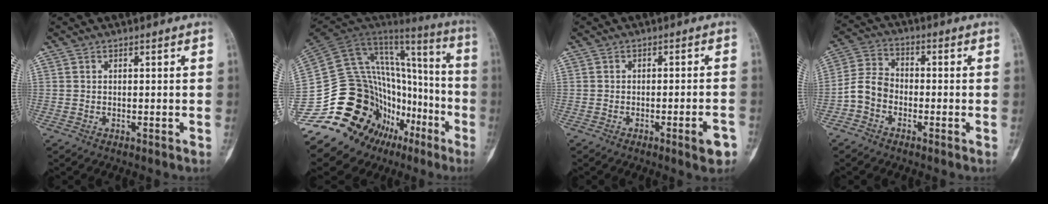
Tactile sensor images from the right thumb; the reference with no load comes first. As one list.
[{"total": 30.2, "force": [-14.6, 20.4, 16.8], "torque": [-0.252, 0.154, -0.212]}, {"total": 4.6, "force": [-2.3, 0.9, 3.9], "torque": [-0.048, 0.012, -0.029]}, {"total": 6.3, "force": [-2.4, 4.8, 3.3], "torque": [-0.056, 0.028, -0.058]}]